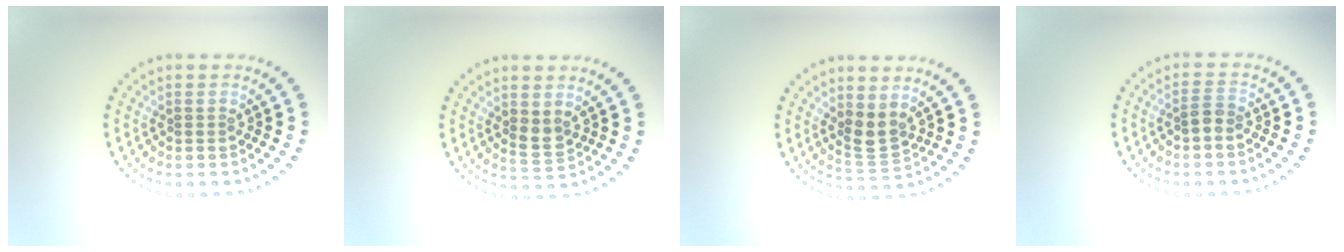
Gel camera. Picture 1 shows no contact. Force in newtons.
{"total": 1.6, "press": 1.5, "slide": 0.7}
{"total": 2.3, "press": 1.9, "slide": 1.3}
{"total": 1.4, "press": 1.2, "slide": 0.6}